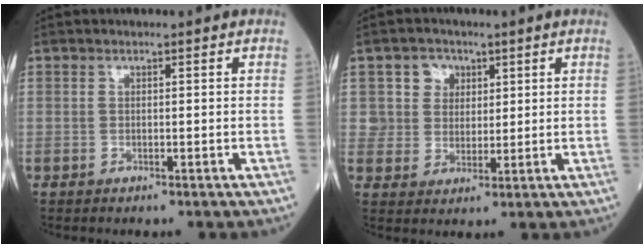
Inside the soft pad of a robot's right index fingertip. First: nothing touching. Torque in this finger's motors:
{"motor_torque": [0.02, 0.07, 0.01, 0.00]}